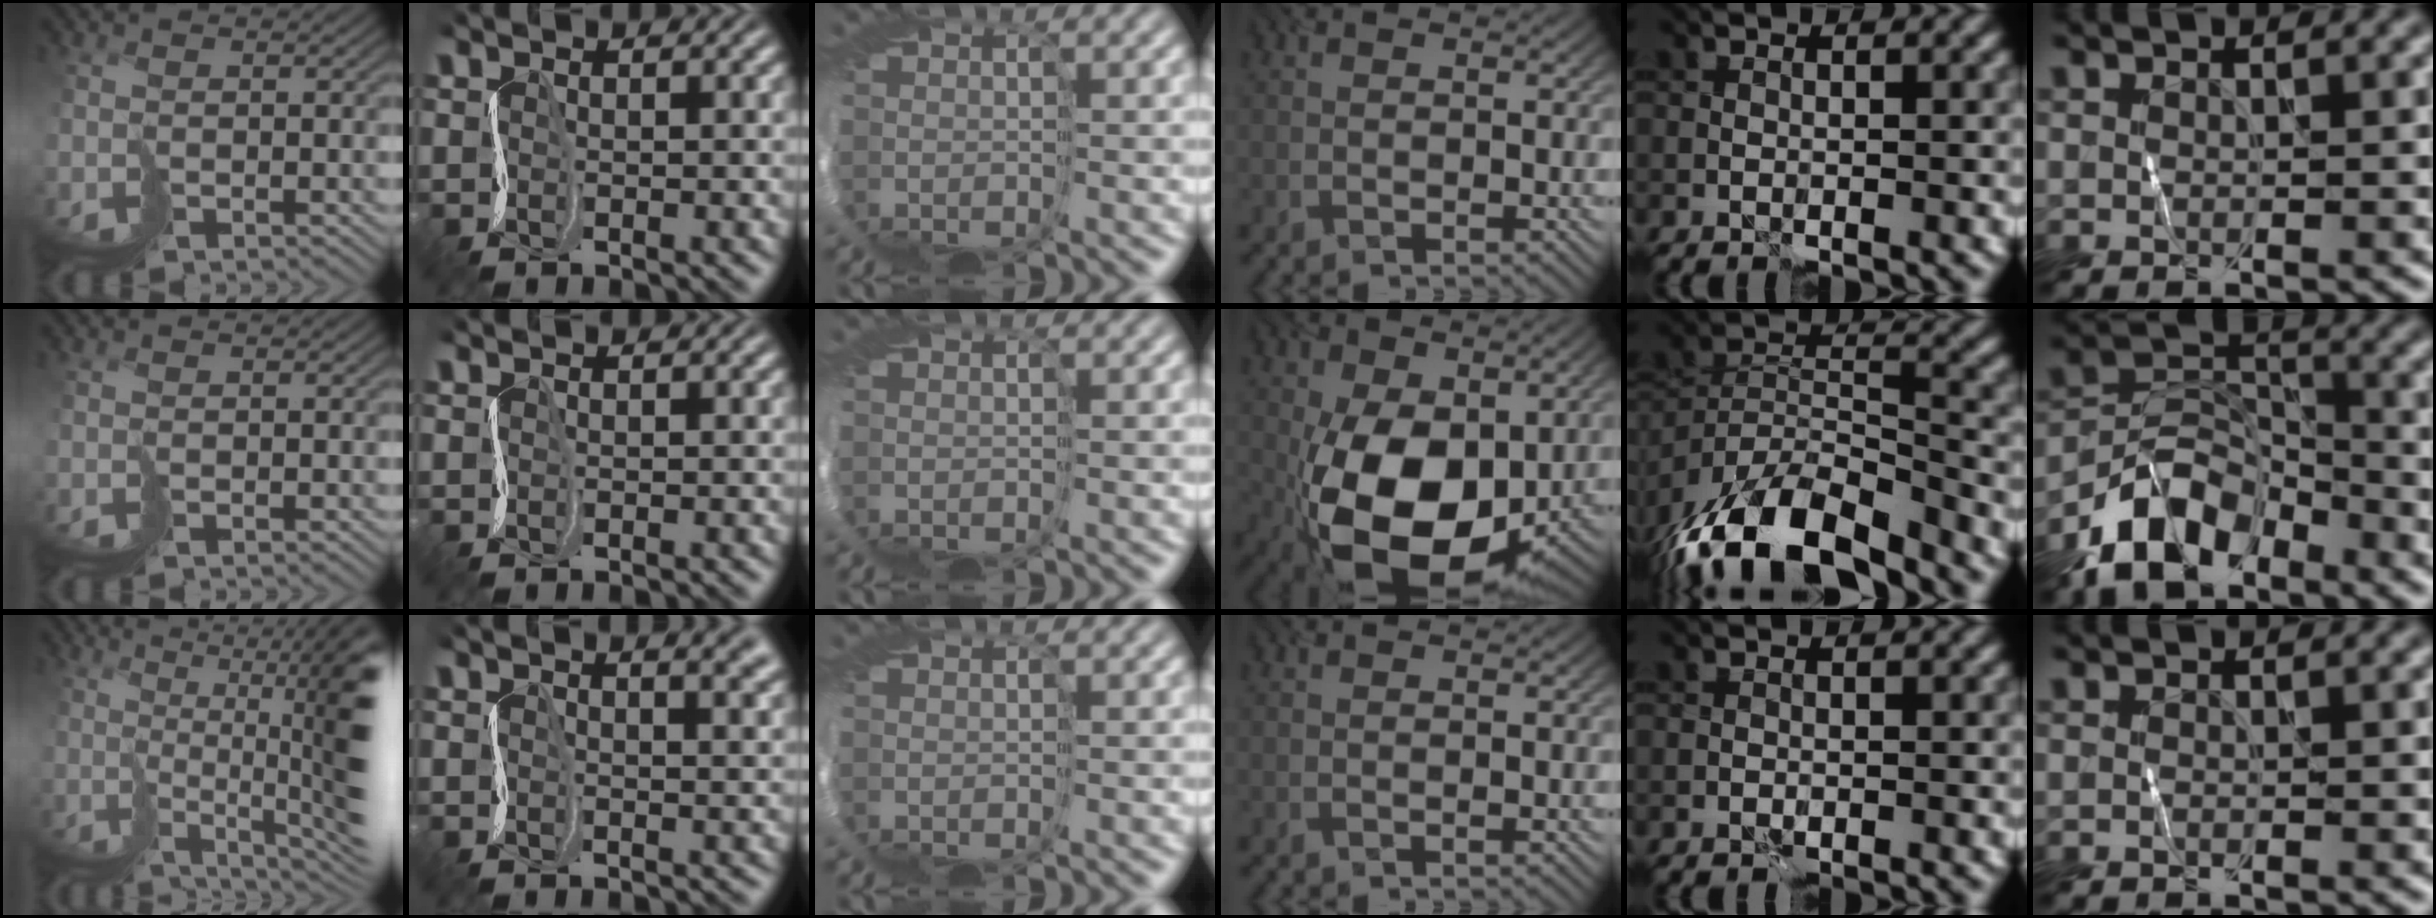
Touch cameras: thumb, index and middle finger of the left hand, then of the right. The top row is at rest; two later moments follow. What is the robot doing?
{"motion": "cut", "object": "tissue"}